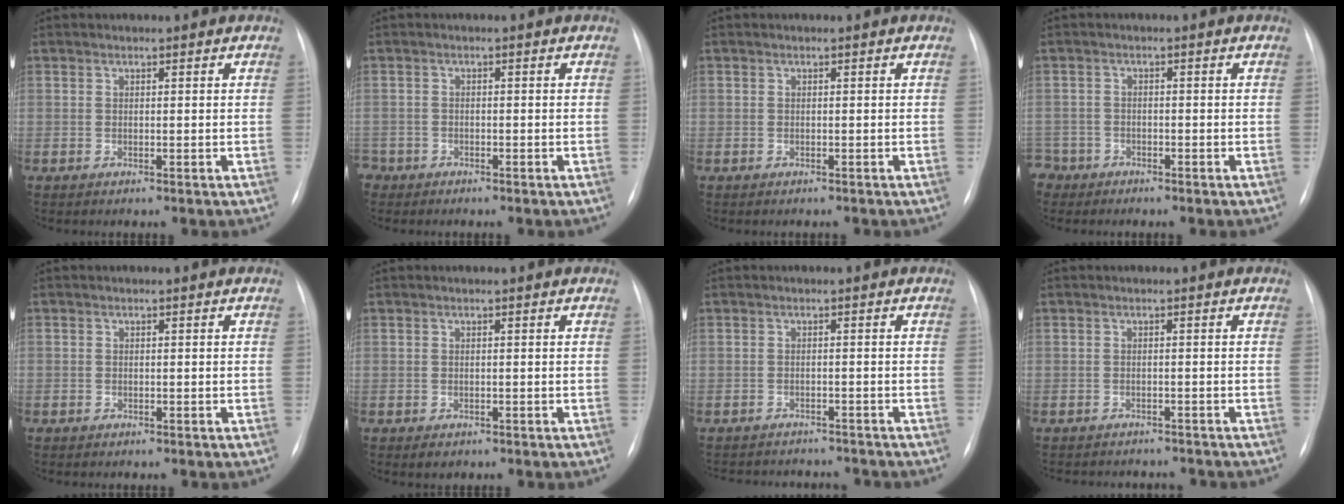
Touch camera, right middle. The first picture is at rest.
{"total": 2.9, "force": [-2.1, 2.0, 0.0], "torque": [-0.001, 0.004, -0.042]}
{"total": 0.7, "force": [-0.5, 0.6, 0.0], "torque": [-0.004, 0.005, -0.007]}
{"total": 4.1, "force": [-3.1, 2.7, -0.5], "torque": [0.007, 0.003, -0.061]}
{"total": 0.8, "force": [-0.5, 0.5, 0.0], "torque": [-0.007, 0.003, -0.009]}
{"total": 1.4, "force": [-0.9, 0.9, 0.6], "torque": [-0.010, -0.001, -0.005]}
{"total": 9.9, "force": [-9.2, 3.1, 1.9], "torque": [-0.035, 0.013, -0.110]}
{"total": 6.6, "force": [-6.2, 2.1, 0.8], "torque": [-0.006, 0.005, -0.071]}